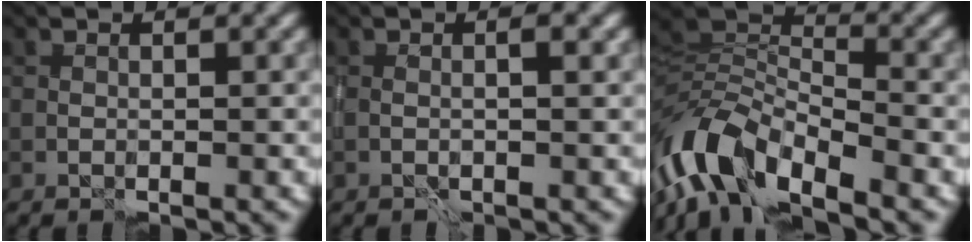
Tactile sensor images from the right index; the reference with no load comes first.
{"total": 1.5, "force": [0.3, 0.6, 1.3], "torque": [0.004, -0.001, -0.009]}
{"total": 8.6, "force": [-5.2, 3.9, 5.7], "torque": [-0.101, 0.001, -0.110]}